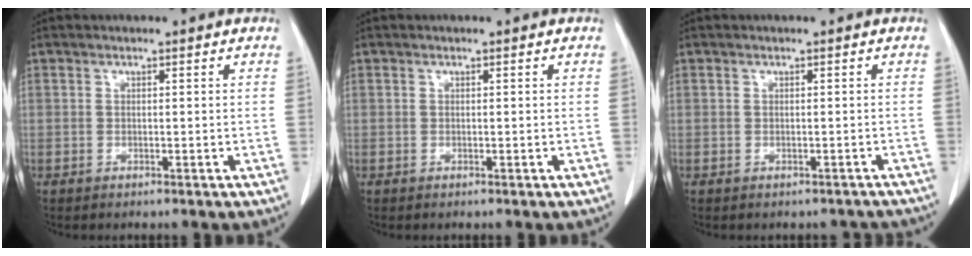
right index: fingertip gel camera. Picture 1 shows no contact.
{"total": 0.0}
{"total": 1.7, "force": [-1.2, 1.2, 0.2], "torque": [0.000, 0.014, -0.014]}